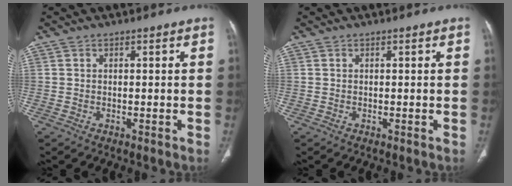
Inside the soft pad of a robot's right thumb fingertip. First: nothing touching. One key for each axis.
{"total": 0.0}